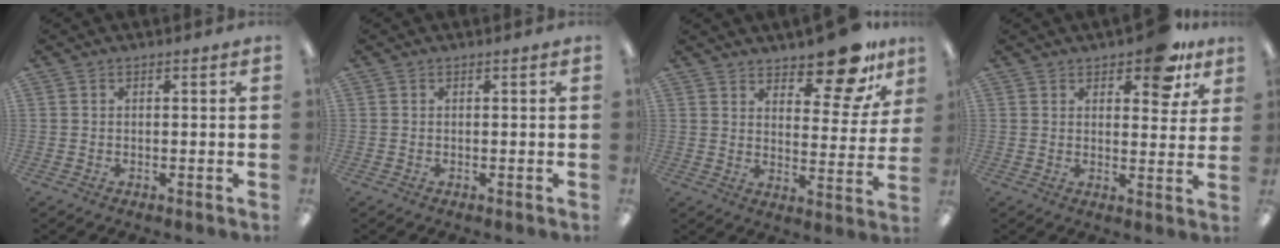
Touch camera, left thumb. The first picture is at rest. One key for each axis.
{"total": 0.0}
{"total": 12.9, "fx": 10.6, "fy": 4.3, "fz": 6.0, "tx": -0.070, "ty": -0.075, "tz": 0.184}
{"total": 9.6, "fx": 6.7, "fy": 4.1, "fz": 5.5, "tx": -0.060, "ty": -0.033, "tz": 0.111}